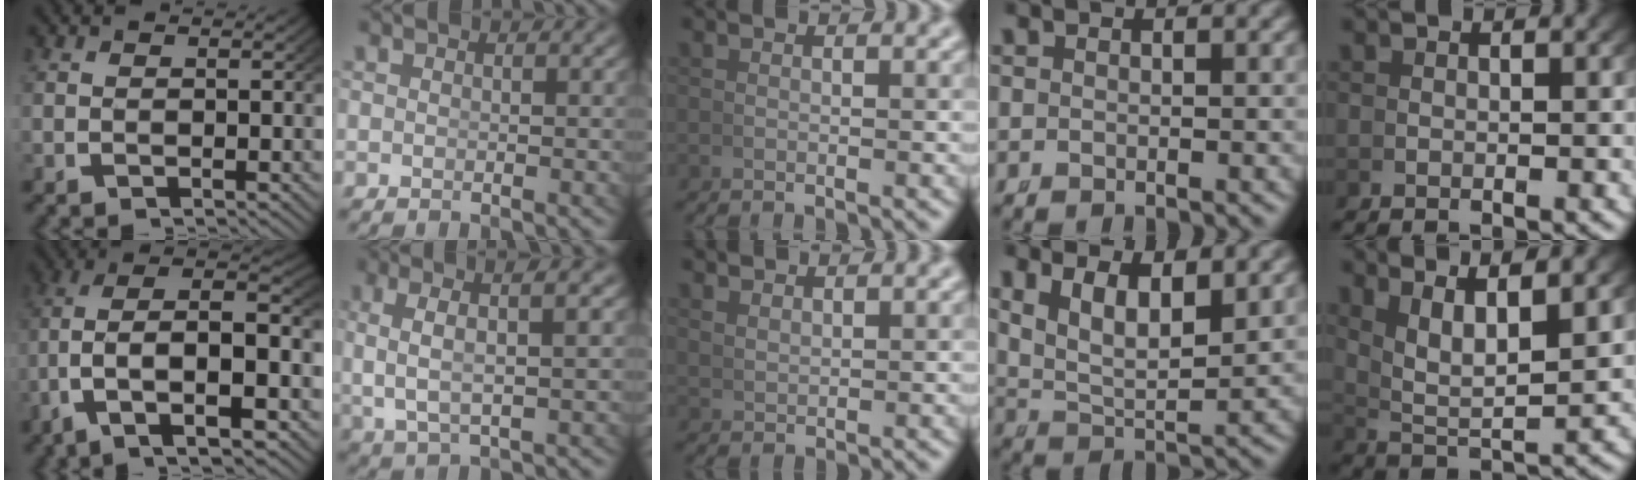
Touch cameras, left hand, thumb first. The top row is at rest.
{"thumb": {"total": 12.0, "force": [-1.3, 7.2, 9.5], "torque": [-0.201, -0.047, -0.007]}, "index": {"total": 5.6, "force": [1.9, 1.9, 5.0], "torque": [-0.086, 0.017, 0.038]}, "middle": {"total": 2.0, "force": [1.9, 0.1, 0.4], "torque": [-0.004, 0.002, 0.044]}, "ring": {"total": 7.3, "force": [2.4, 5.1, 4.7], "torque": [-0.102, -0.015, 0.040]}, "little": {"total": 6.8, "force": [3.2, 2.9, 5.2], "torque": [-0.099, -0.012, 0.064]}}